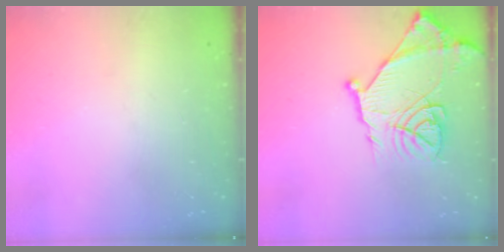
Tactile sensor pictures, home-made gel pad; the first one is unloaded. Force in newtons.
{"total": 18.2, "press": 18.2, "slide": 1.4}